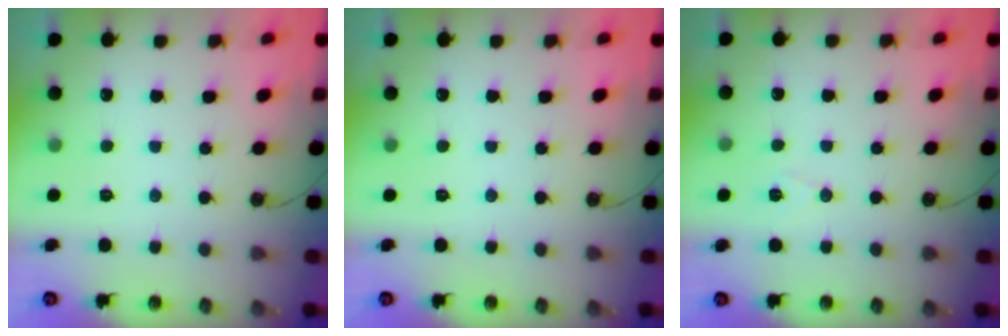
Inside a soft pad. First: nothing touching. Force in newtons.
{"total": 0.0}
{"total": 6.2, "press": 4.1, "slide": 4.6}